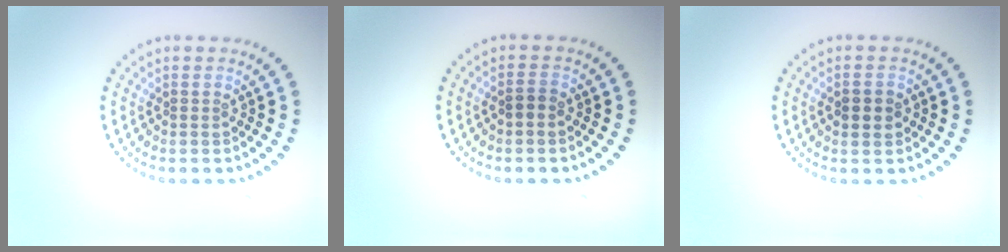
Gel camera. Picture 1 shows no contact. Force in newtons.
{"total": 1.0, "press": 0.9, "slide": 0.4}
{"total": 2.6, "press": 2.6, "slide": 0.3}